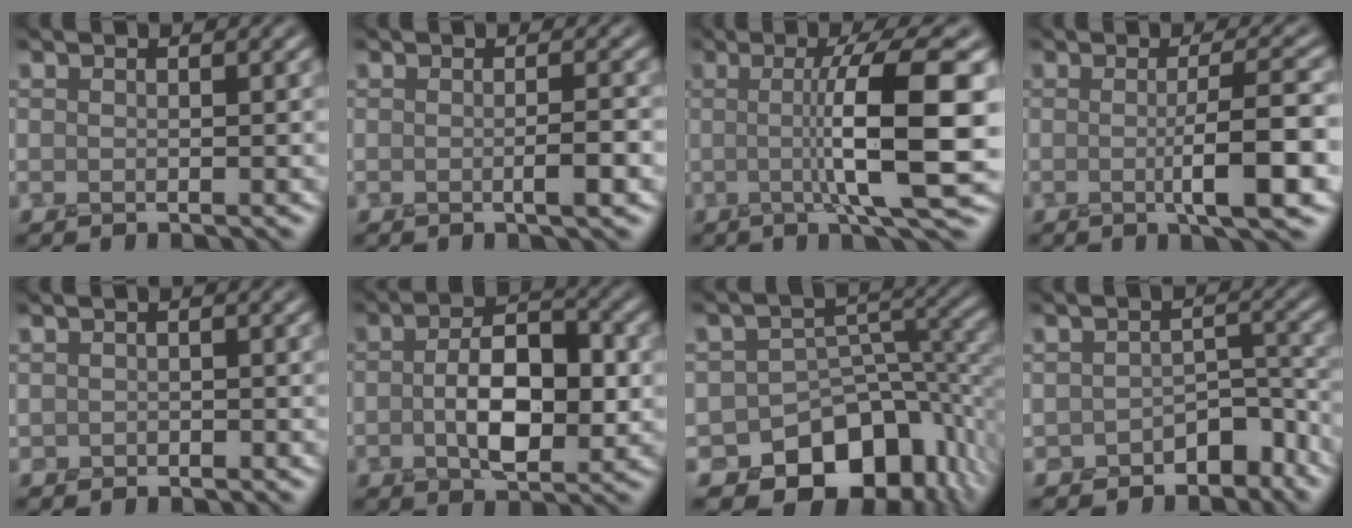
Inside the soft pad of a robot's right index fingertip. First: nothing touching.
{"total": 2.0, "force": [-0.4, 0.3, 1.9], "torque": [-0.028, -0.001, -0.008]}
{"total": 9.4, "force": [0.1, 1.7, 9.2], "torque": [-0.122, -0.001, -0.001]}
{"total": 5.7, "force": [-0.7, 0.9, 5.5], "torque": [-0.082, -0.003, -0.013]}
{"total": 0.7, "force": [-0.2, 0.5, 0.4], "torque": [-0.006, -0.003, -0.005]}
{"total": 6.4, "force": [-0.4, 3.4, 5.4], "torque": [-0.095, -0.002, -0.009]}
{"total": 12.1, "force": [-7.4, 7.7, 5.5], "torque": [-0.070, 0.003, -0.108]}
{"total": 4.3, "force": [-3.0, 2.4, 1.9], "torque": [-0.020, -0.008, -0.045]}